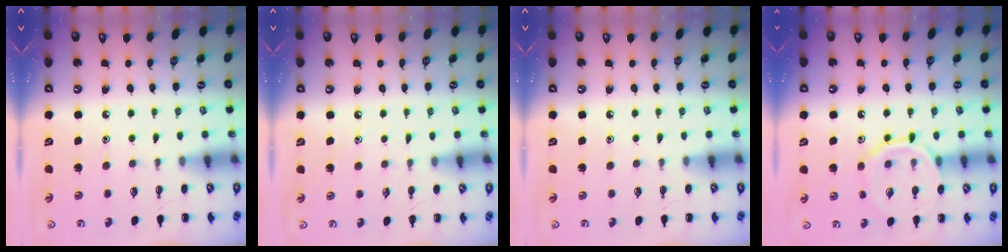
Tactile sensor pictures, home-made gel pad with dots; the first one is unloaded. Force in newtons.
{"total": 4.2, "press": 3.9, "slide": 1.4}
{"total": 0.0}
{"total": 11.4, "press": 11.4, "slide": 0.8}